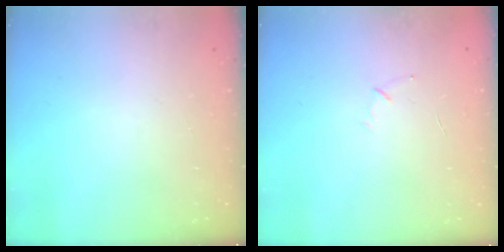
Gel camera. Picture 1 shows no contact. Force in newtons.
{"total": 3.7, "press": 3.6, "slide": 0.9}